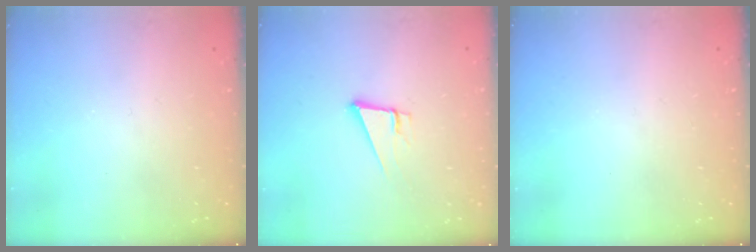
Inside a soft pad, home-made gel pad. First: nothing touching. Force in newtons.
{"total": 6.8, "press": 6.3, "slide": 2.5}
{"total": 0.0}